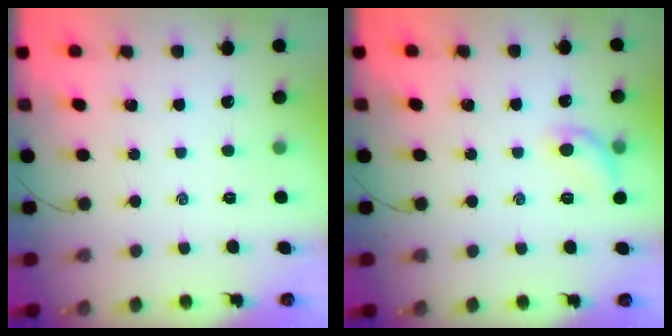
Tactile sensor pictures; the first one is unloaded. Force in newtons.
{"total": 8.1, "press": 8.0, "slide": 1.4}